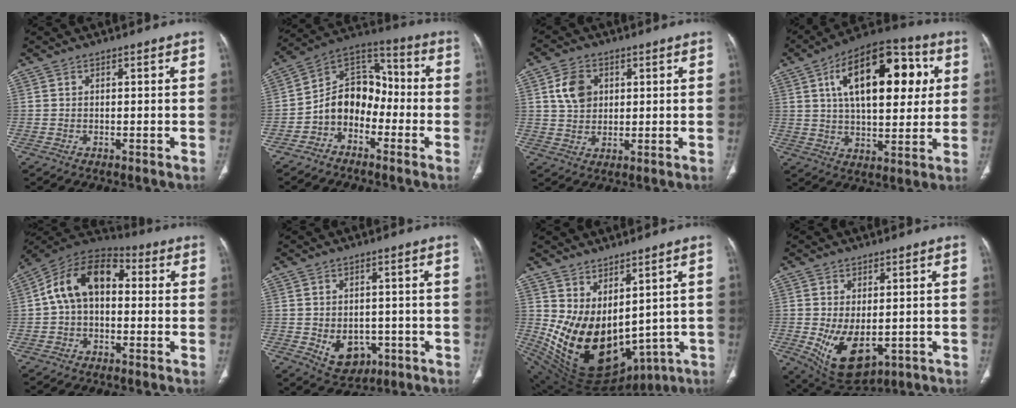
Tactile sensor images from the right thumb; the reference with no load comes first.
{"total": 11.3, "force": [-3.9, 8.6, 6.2], "torque": [-0.073, 0.070, -0.086]}
{"total": 7.2, "force": [1.8, 5.7, 4.1], "torque": [-0.057, -0.003, 0.031]}
{"total": 22.8, "force": [6.4, 11.4, 18.7], "torque": [-0.258, 0.005, 0.091]}
{"total": 13.0, "force": [0.9, 8.6, 9.7], "torque": [-0.153, 0.042, 0.000]}
{"total": 7.1, "force": [-2.0, 5.4, 4.0], "torque": [-0.037, 0.011, -0.012]}
{"total": 18.0, "force": [1.5, 11.3, 13.9], "torque": [-0.228, -0.042, 0.077]}
{"total": 10.8, "force": [-2.1, 6.2, 8.6], "torque": [-0.137, -0.013, -0.010]}